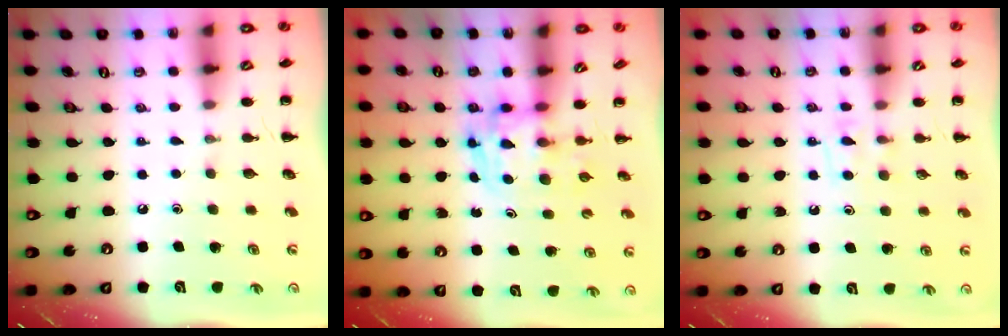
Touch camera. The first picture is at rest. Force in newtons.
{"total": 3.7, "press": 3.7, "slide": 0.6}
{"total": 4.8, "press": 4.5, "slide": 1.7}